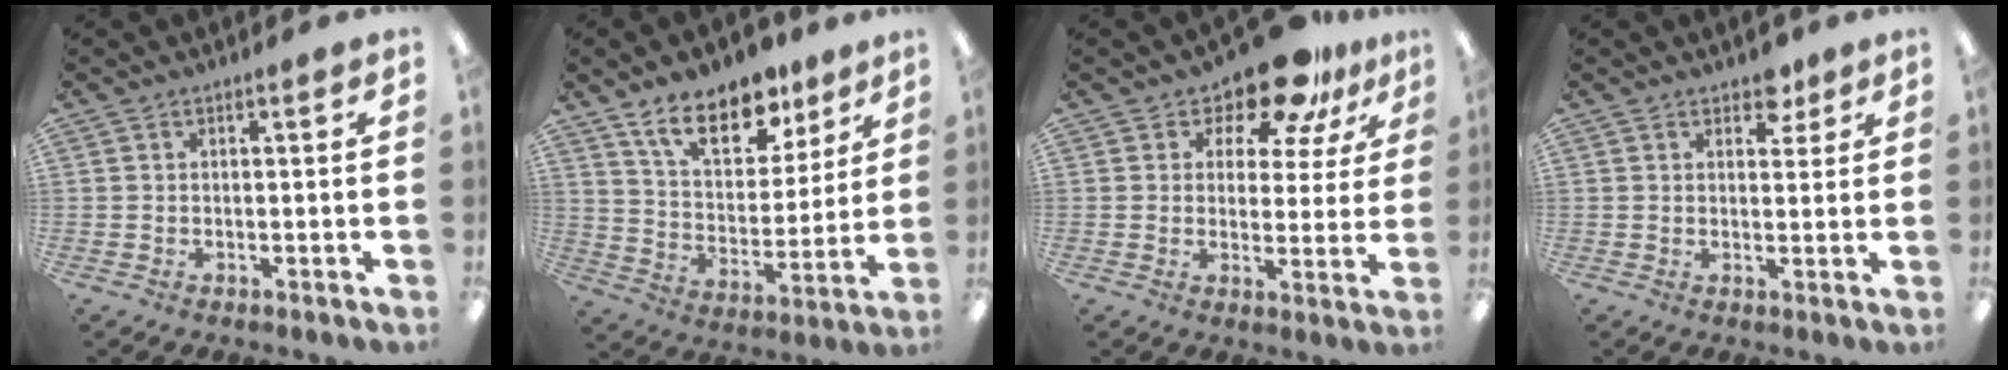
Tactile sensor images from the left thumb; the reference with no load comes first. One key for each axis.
{"total": 15.7, "fx": 11.4, "fy": 7.4, "fz": 7.9, "tx": -0.133, "ty": -0.058, "tz": 0.204}
{"total": 12.0, "fx": 10.1, "fy": 4.6, "fz": 4.7, "tx": -0.080, "ty": -0.074, "tz": 0.182}
{"total": 4.7, "fx": 3.5, "fy": 2.7, "fz": 1.6, "tx": -0.007, "ty": -0.013, "tz": 0.059}